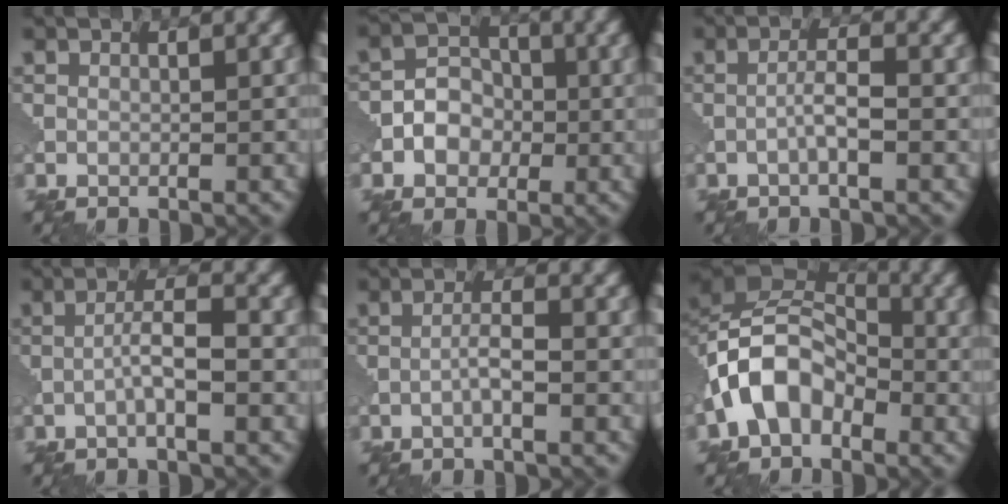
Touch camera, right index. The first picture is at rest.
{"total": 3.3, "force": [-0.9, 2.8, 1.6], "torque": [-0.016, 0.007, -0.020]}
{"total": 2.2, "force": [-0.7, 0.3, 2.1], "torque": [-0.039, 0.008, -0.017]}
{"total": 2.9, "force": [-0.8, 0.4, 2.8], "torque": [-0.051, 0.010, -0.020]}
{"total": 1.9, "force": [-0.7, 0.2, 1.8], "torque": [-0.035, 0.007, -0.016]}
{"total": 7.7, "force": [-2.6, 5.2, 5.1], "torque": [-0.090, 0.017, -0.066]}